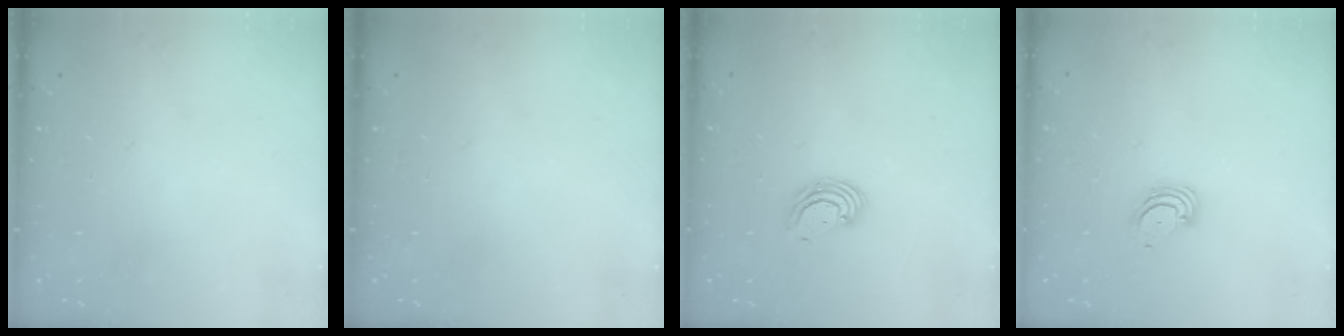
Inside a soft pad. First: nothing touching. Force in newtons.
{"total": 0.0}
{"total": 3.8, "press": 3.8, "slide": 0.2}
{"total": 3.6, "press": 3.6, "slide": 0.3}